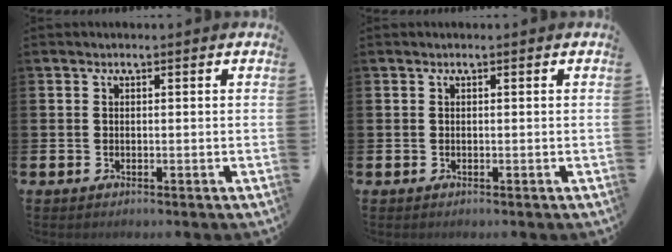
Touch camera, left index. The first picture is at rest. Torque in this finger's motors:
{"motor_torque": [-0.02, 0.17, 0.02, 0.01]}